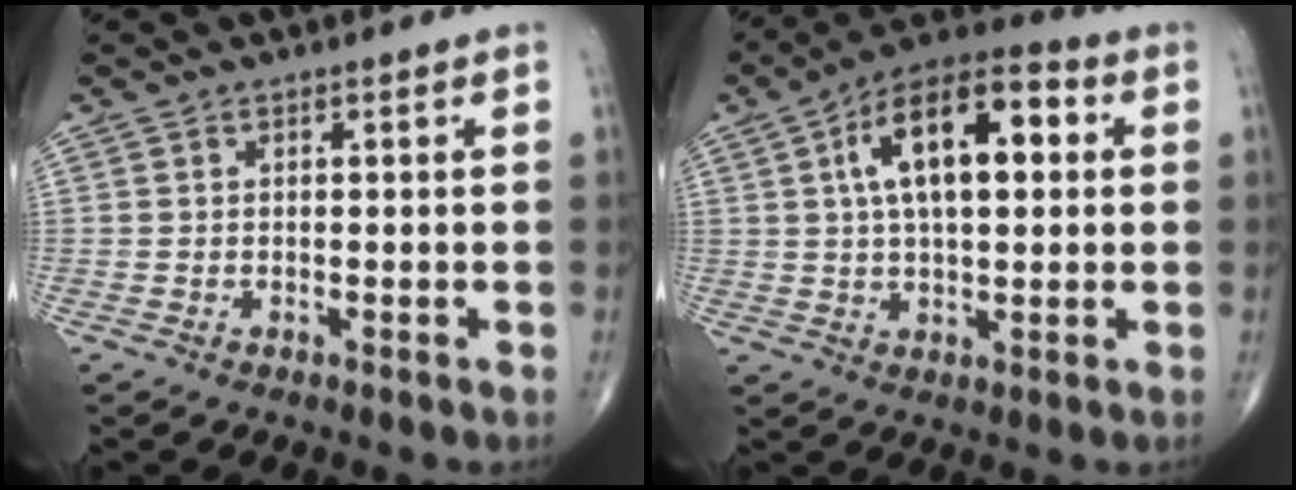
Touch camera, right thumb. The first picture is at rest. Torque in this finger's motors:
{"motor_torque": [0.10, 2.41, 1.40, 0.29, 0.18]}